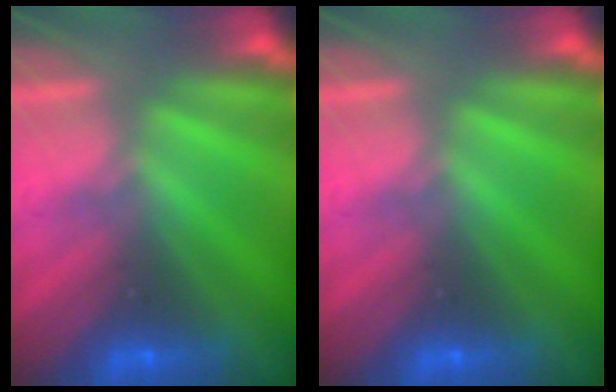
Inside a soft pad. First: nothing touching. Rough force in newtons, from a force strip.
{"total": 0.0}